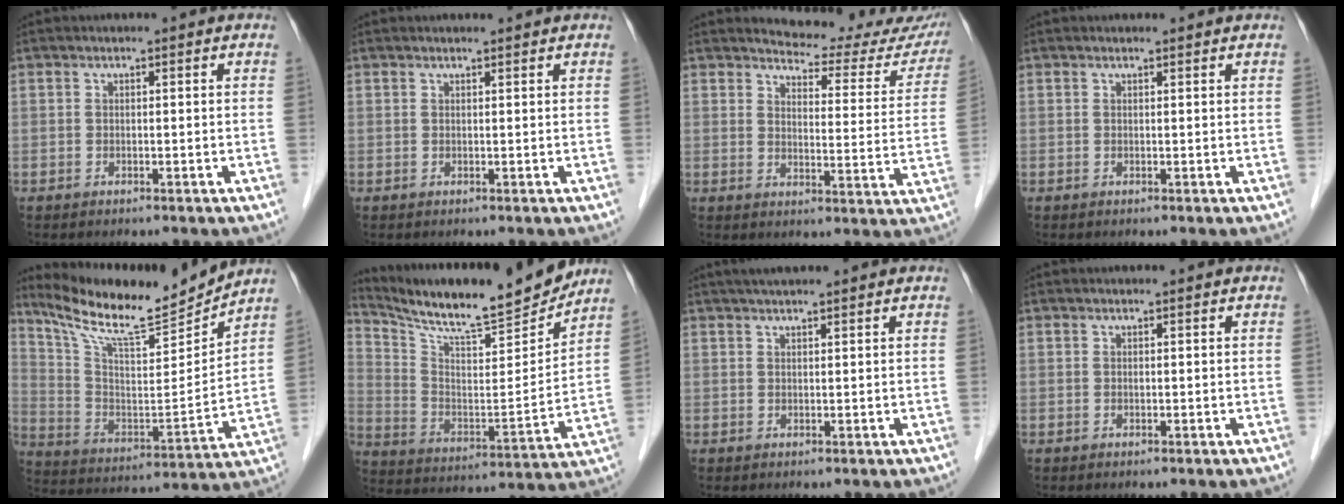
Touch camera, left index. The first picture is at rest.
{"total": 1.3, "force": [1.3, 0.0, 0.2], "torque": [-0.007, 0.005, 0.019]}
{"total": 15.7, "force": [15.1, 3.0, 3.0], "torque": [-0.014, -0.065, 0.156]}
{"total": 1.2, "force": [1.2, 0.2, 0.1], "torque": [-0.011, 0.005, 0.013]}
{"total": 16.2, "force": [14.9, 1.0, 6.3], "torque": [-0.128, -0.017, 0.257]}
{"total": 19.6, "force": [17.7, 1.6, 8.2], "torque": [-0.157, -0.027, 0.282]}
{"total": 5.0, "force": [4.3, 0.2, 2.5], "torque": [-0.035, 0.029, 0.063]}
{"total": 0.0}